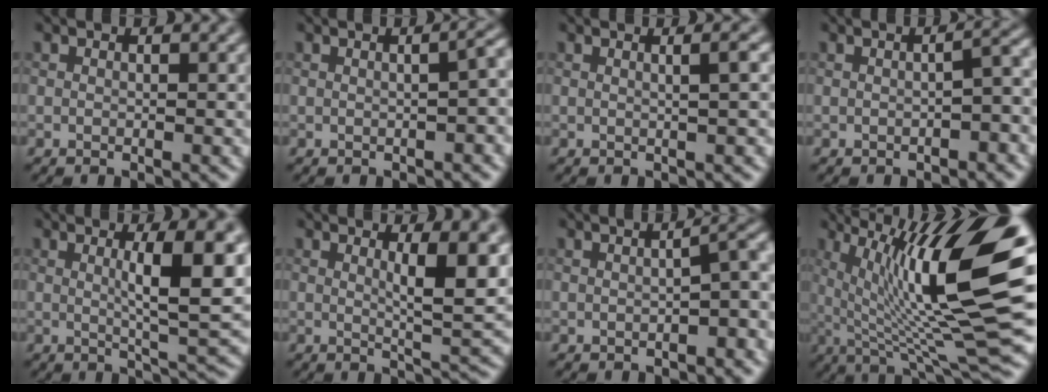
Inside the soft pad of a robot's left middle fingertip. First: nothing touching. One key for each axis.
{"total": 4.1, "fx": 0.2, "fy": 1.7, "fz": 3.8, "tx": -0.024, "ty": 0.014, "tz": 0.008}
{"total": 2.5, "fx": 0.6, "fy": 0.9, "fz": 2.3, "tx": -0.022, "ty": 0.008, "tz": -0.011}
{"total": 2.7, "fx": -0.6, "fy": 0.7, "fz": 2.6, "tx": -0.036, "ty": 0.014, "tz": -0.011}
{"total": 7.5, "fx": 1.4, "fy": 1.6, "fz": 7.2, "tx": -0.099, "ty": -0.003, "tz": 0.025}
{"total": 6.0, "fx": 1.5, "fy": 1.4, "fz": 5.6, "tx": -0.079, "ty": -0.009, "tz": 0.028}
{"total": 3.9, "fx": -0.8, "fy": 1.1, "fz": 3.7, "tx": -0.045, "ty": 0.015, "tz": -0.012}
{"total": 15.0, "fx": 3.4, "fy": 3.3, "fz": 14.2, "tx": -0.217, "ty": 0.008, "tz": 0.062}